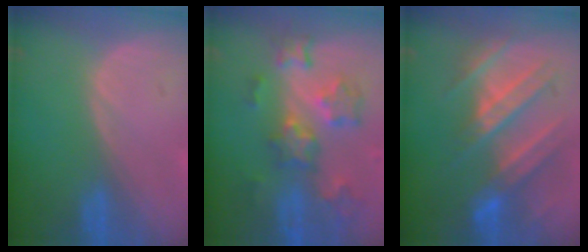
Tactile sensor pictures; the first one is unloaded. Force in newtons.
{"total": 9.2, "press": 8.1, "slide": 4.3}
{"total": 9.9, "press": 9.6, "slide": 2.3}